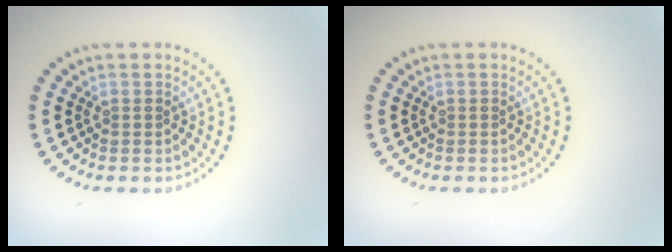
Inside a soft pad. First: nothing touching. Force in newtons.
{"total": 0.0}